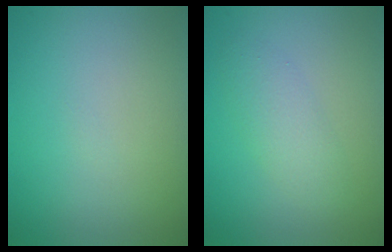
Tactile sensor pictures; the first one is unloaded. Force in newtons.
{"total": 2.3, "press": 2.3, "slide": 0.2}